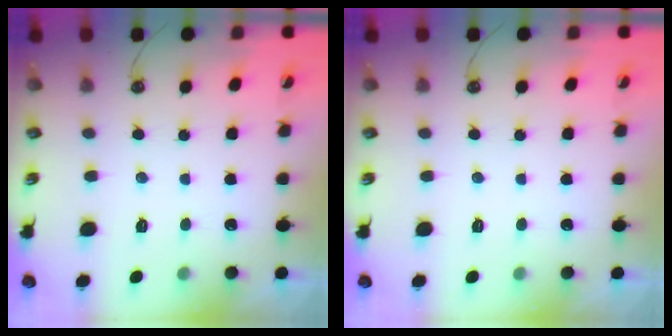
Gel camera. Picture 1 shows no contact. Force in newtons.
{"total": 0.0}